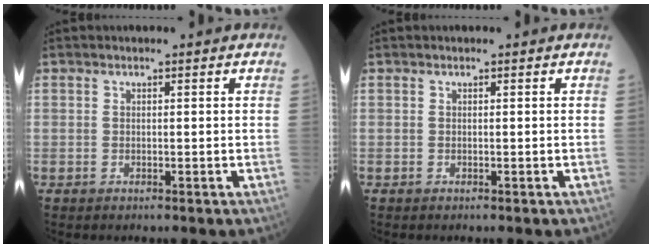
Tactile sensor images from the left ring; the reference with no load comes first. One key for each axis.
{"total": 0.0}